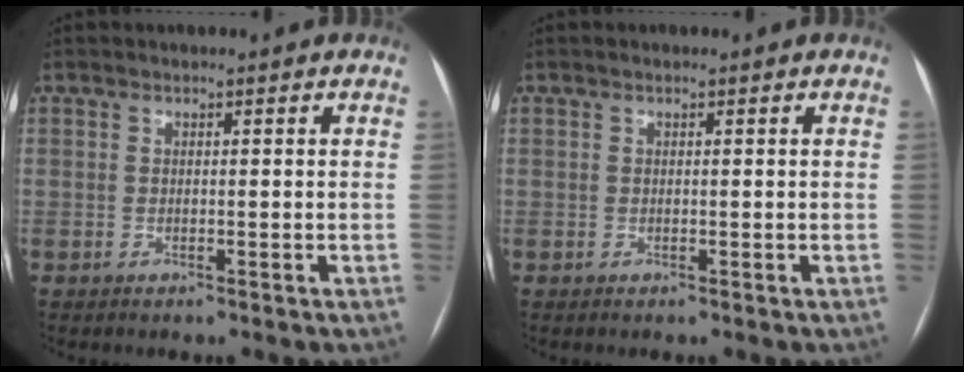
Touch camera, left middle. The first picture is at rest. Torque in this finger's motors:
{"motor_torque": [-0.11, 0.17, 0.05, 0.01]}